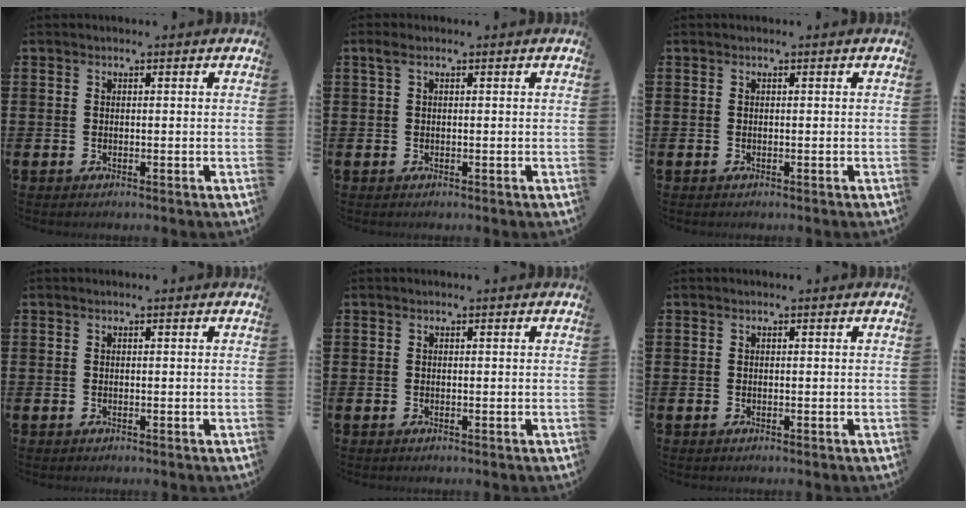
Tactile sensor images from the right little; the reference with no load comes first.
{"total": 0.7, "force": [0.2, 0.3, 0.6], "torque": [-0.014, 0.007, 0.002]}
{"total": 0.0}
{"total": 0.0}
{"total": 0.0}
{"total": 0.0}